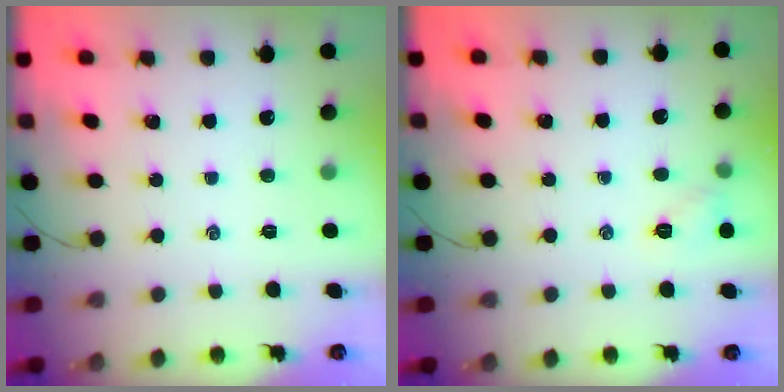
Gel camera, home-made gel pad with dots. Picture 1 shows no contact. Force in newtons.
{"total": 5.9, "press": 5.7, "slide": 1.3}